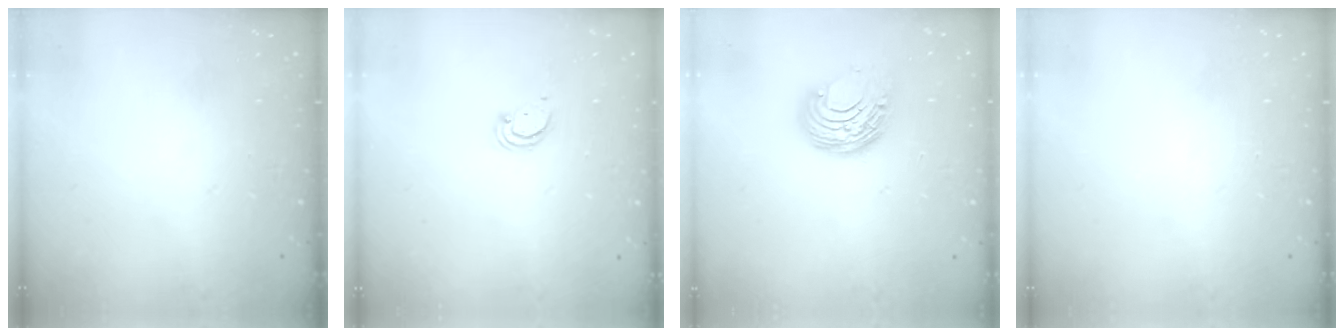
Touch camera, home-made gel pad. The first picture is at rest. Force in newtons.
{"total": 2.4, "press": 2.4, "slide": 0.2}
{"total": 8.9, "press": 8.9, "slide": 0.3}
{"total": 0.0}